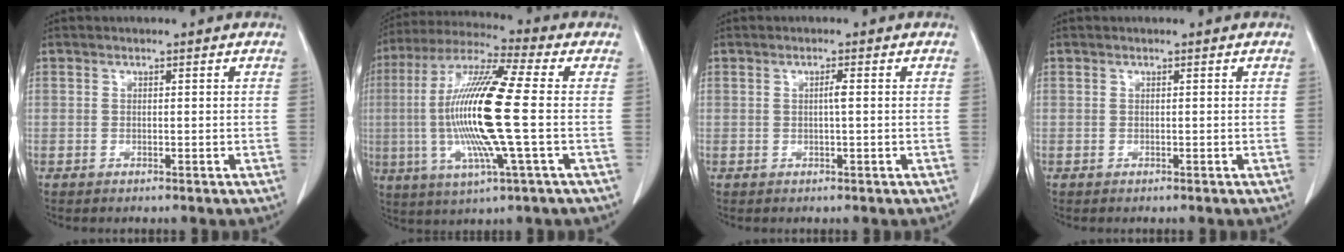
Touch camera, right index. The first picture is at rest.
{"total": 17.4, "force": [-1.1, 0.4, 17.3], "torque": [-0.354, -0.005, -0.033]}
{"total": 1.1, "force": [0.0, 0.0, 1.1], "torque": [-0.020, 0.001, 0.000]}
{"total": 0.0}